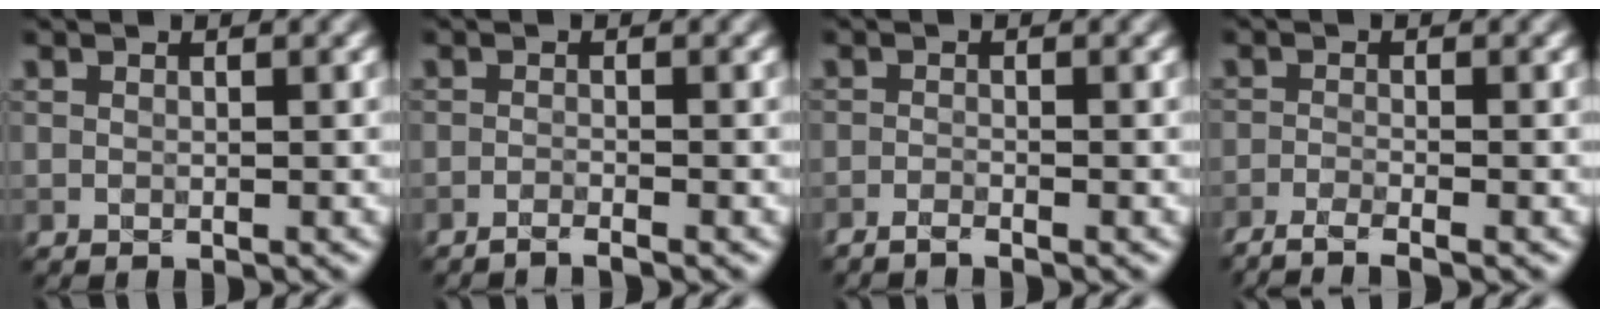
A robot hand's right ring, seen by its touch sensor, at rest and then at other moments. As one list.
[{"total": 1.7, "force": [-1.5, 0.1, 0.9], "torque": [-0.018, 0.002, -0.035]}, {"total": 1.6, "force": [-1.4, 0.1, 0.8], "torque": [-0.023, 0.000, -0.033]}, {"total": 3.7, "force": [-2.9, 0.6, 2.2], "torque": [-0.046, -0.003, -0.062]}]